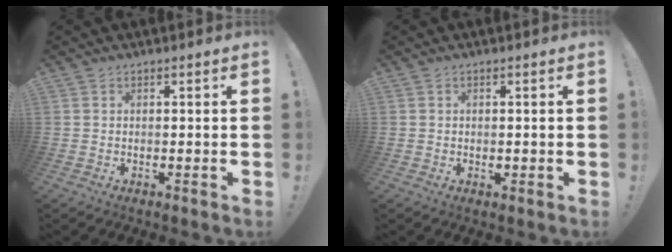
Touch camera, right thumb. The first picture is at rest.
{"total": 0.7, "force": [-0.1, 0.5, 0.4], "torque": [0.001, 0.001, -0.002]}